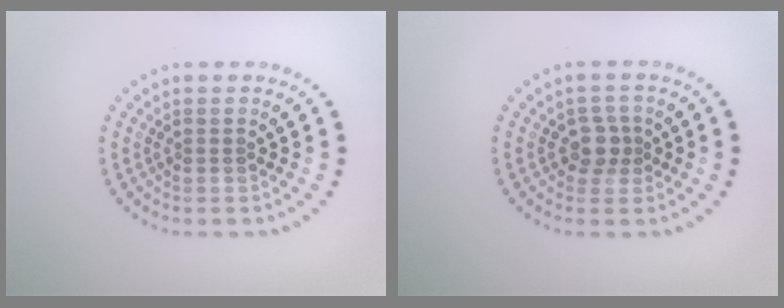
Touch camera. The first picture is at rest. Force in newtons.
{"total": 1.9, "press": 1.7, "slide": 0.9}